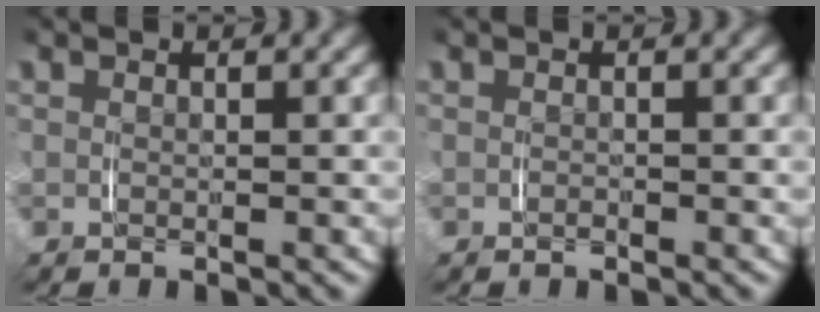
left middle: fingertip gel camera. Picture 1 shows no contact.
{"total": 0.5, "force": [-0.5, 0.2, 0.1], "torque": [-0.004, -0.001, -0.010]}